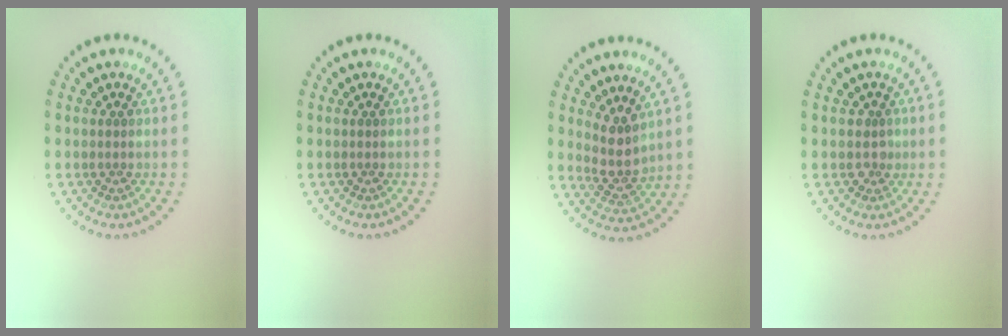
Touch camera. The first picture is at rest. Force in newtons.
{"total": 0.0}
{"total": 2.7, "press": 2.2, "slide": 1.6}
{"total": 1.5, "press": 1.0, "slide": 1.0}